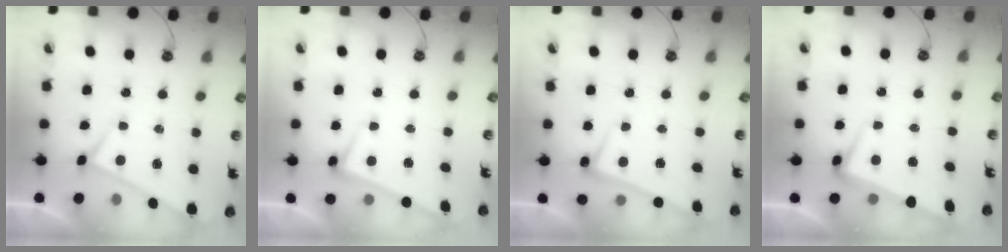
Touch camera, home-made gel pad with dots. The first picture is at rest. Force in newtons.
{"total": 2.8, "press": 2.8, "slide": 0.4}
{"total": 2.7, "press": 2.6, "slide": 0.6}
{"total": 1.3, "press": 0.4, "slide": 1.2}